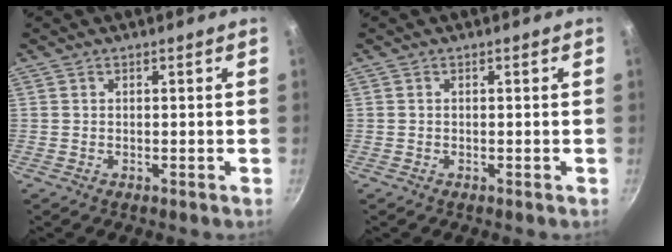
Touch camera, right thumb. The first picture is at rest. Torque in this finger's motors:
{"motor_torque": [-0.66, -0.24, -0.23, 0.62, 0.04]}